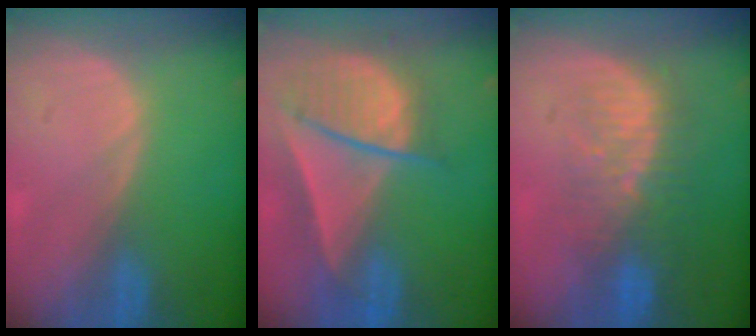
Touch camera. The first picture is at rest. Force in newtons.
{"total": 9.1, "press": 7.9, "slide": 4.5}
{"total": 8.7, "press": 8.0, "slide": 3.6}